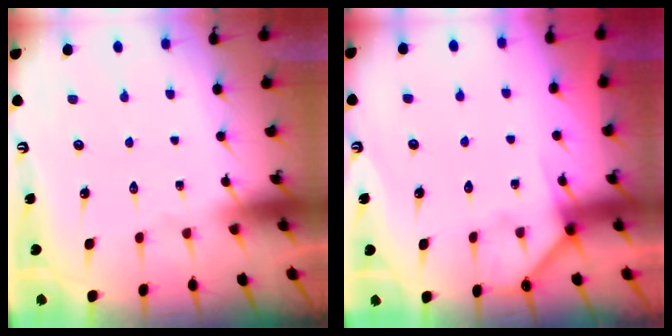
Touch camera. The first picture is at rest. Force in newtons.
{"total": 3.8, "press": 3.7, "slide": 0.4}